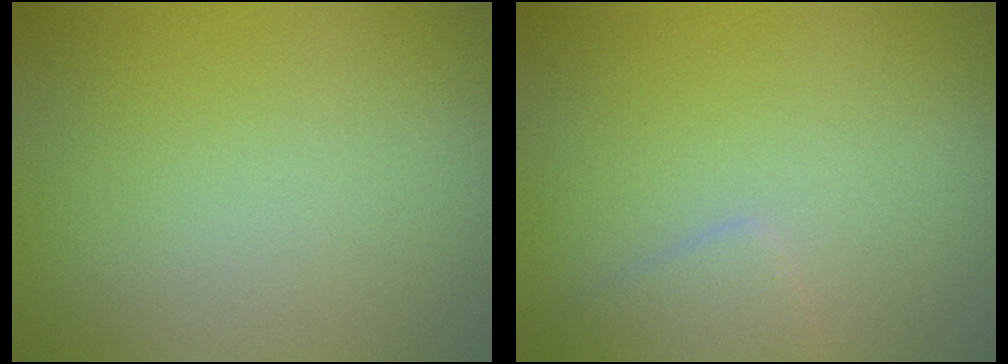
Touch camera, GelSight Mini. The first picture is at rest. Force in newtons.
{"total": 1.8, "press": 1.8, "slide": 0.1}